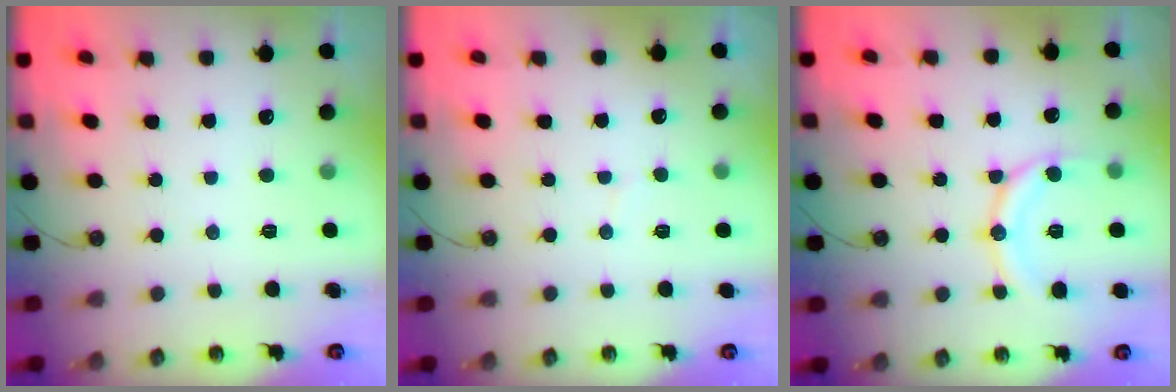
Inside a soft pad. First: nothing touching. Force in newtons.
{"total": 2.9, "press": 2.9, "slide": 0.3}
{"total": 12.6, "press": 12.5, "slide": 1.4}